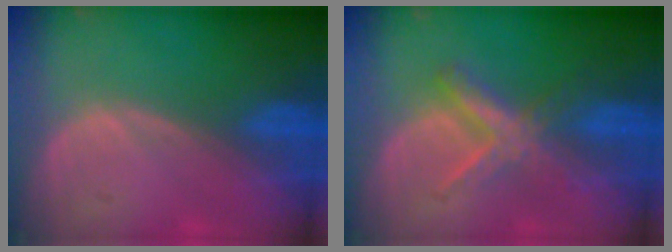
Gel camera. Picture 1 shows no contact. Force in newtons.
{"total": 5.6, "press": 5.5, "slide": 1.2}